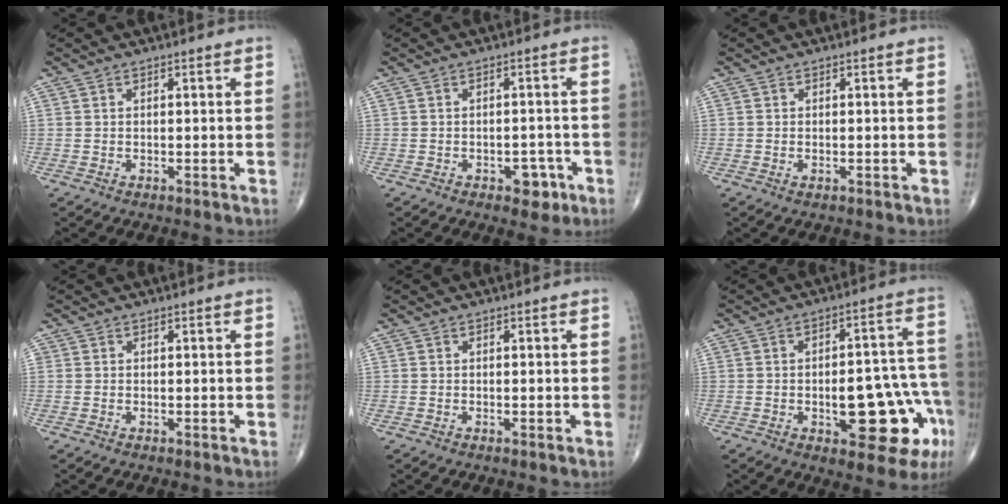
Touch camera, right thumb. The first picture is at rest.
{"total": 4.2, "force": [-2.1, 2.5, 2.6], "torque": [-0.014, 0.014, -0.025]}
{"total": 0.7, "force": [-0.2, 0.4, 0.6], "torque": [-0.011, -0.001, -0.003]}
{"total": 0.0}
{"total": 0.0}
{"total": 17.0, "force": [-5.6, 7.3, 14.3], "torque": [-0.144, 0.050, -0.056]}